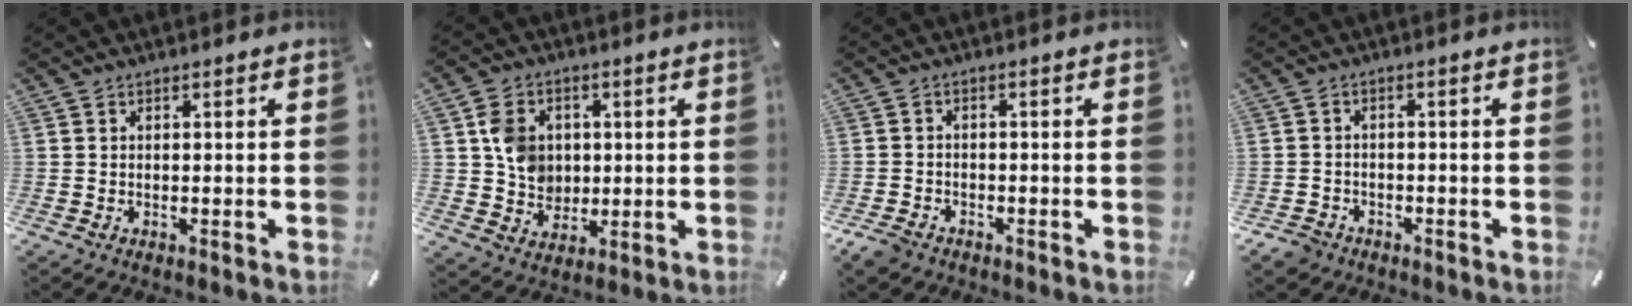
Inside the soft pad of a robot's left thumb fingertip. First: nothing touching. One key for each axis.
{"total": 8.6, "fx": 1.3, "fy": 7.8, "fz": 3.4, "tx": -0.051, "ty": 0.010, "tz": 0.029}
{"total": 3.1, "fx": -2.3, "fy": 1.9, "fz": 0.9, "tx": -0.028, "ty": 0.008, "tz": -0.047}
{"total": 3.3, "fx": -2.2, "fy": 2.3, "fz": 0.7, "tx": -0.024, "ty": 0.007, "tz": -0.048}